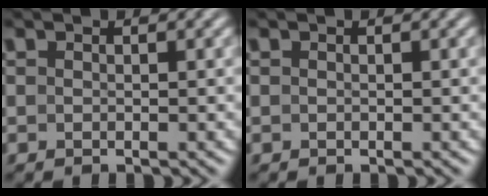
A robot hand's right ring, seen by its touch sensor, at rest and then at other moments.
{"total": 0.0}